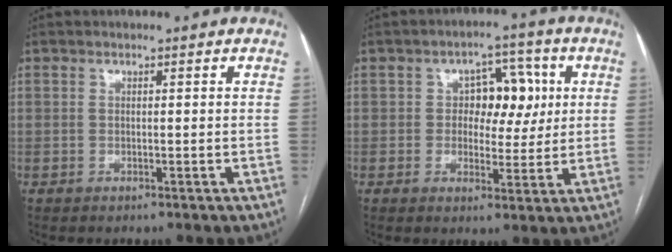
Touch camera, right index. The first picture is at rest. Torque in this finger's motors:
{"motor_torque": [0.29, 0.14, 0.12, 0.06]}